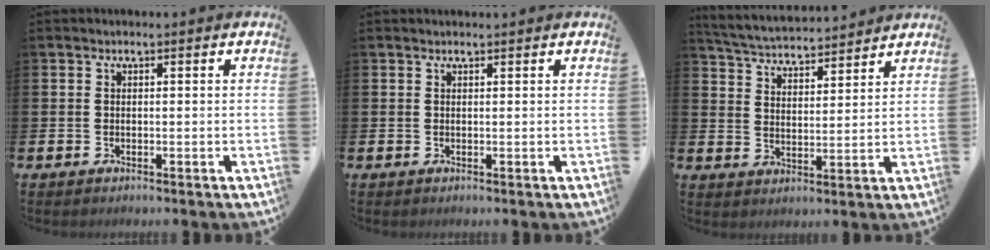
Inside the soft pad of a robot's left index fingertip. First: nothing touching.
{"total": 0.5, "force": [0.5, 0.0, 0.0], "torque": [0.011, -0.006, 0.008]}
{"total": 4.8, "force": [4.8, 0.5, 0.3], "torque": [-0.032, -0.033, 0.083]}